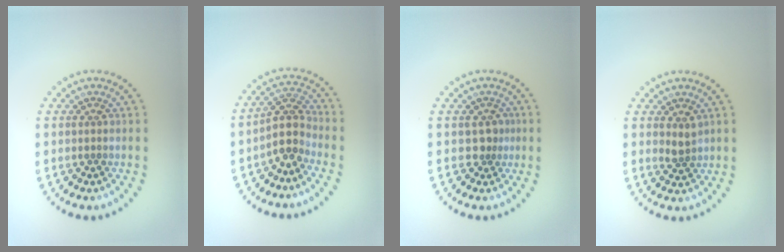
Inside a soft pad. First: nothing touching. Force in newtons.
{"total": 3.0, "press": 2.2, "slide": 2.0}
{"total": 1.7, "press": 1.3, "slide": 1.1}
{"total": 1.3, "press": 1.1, "slide": 0.8}